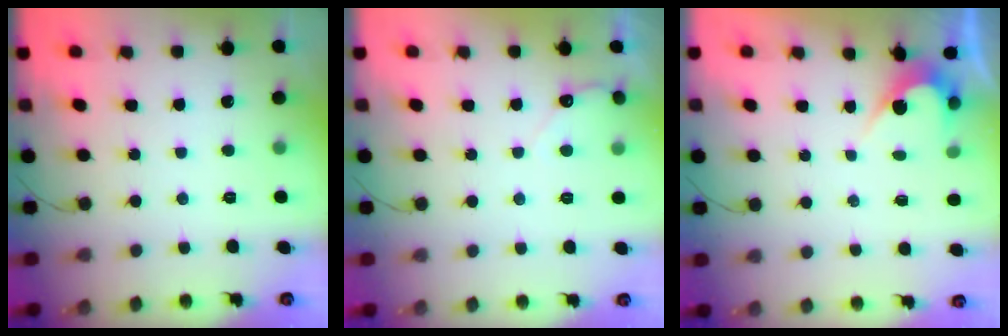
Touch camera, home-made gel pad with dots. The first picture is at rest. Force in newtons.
{"total": 3.7, "press": 3.7, "slide": 0.3}
{"total": 2.4, "press": 2.4, "slide": 0.1}